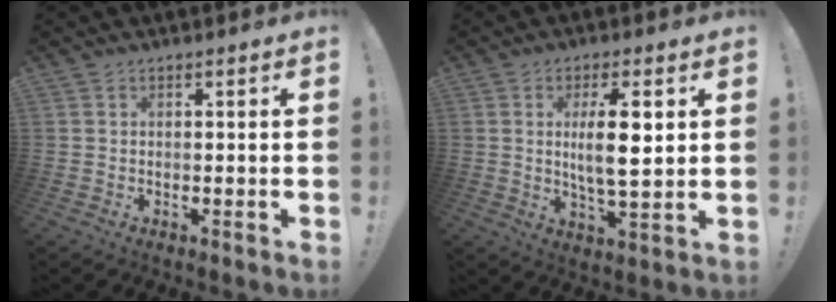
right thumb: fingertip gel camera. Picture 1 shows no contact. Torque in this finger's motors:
{"motor_torque": [-0.23, 1.02, 1.19, 0.06, 0.22]}